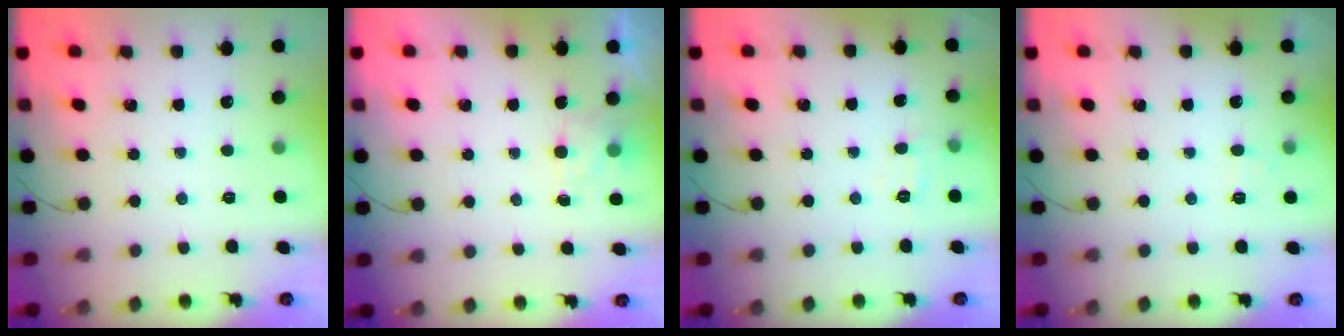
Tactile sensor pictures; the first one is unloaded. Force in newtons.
{"total": 1.9, "press": 1.5, "slide": 1.2}
{"total": 6.1, "press": 6.0, "slide": 1.4}
{"total": 4.3, "press": 4.2, "slide": 1.0}